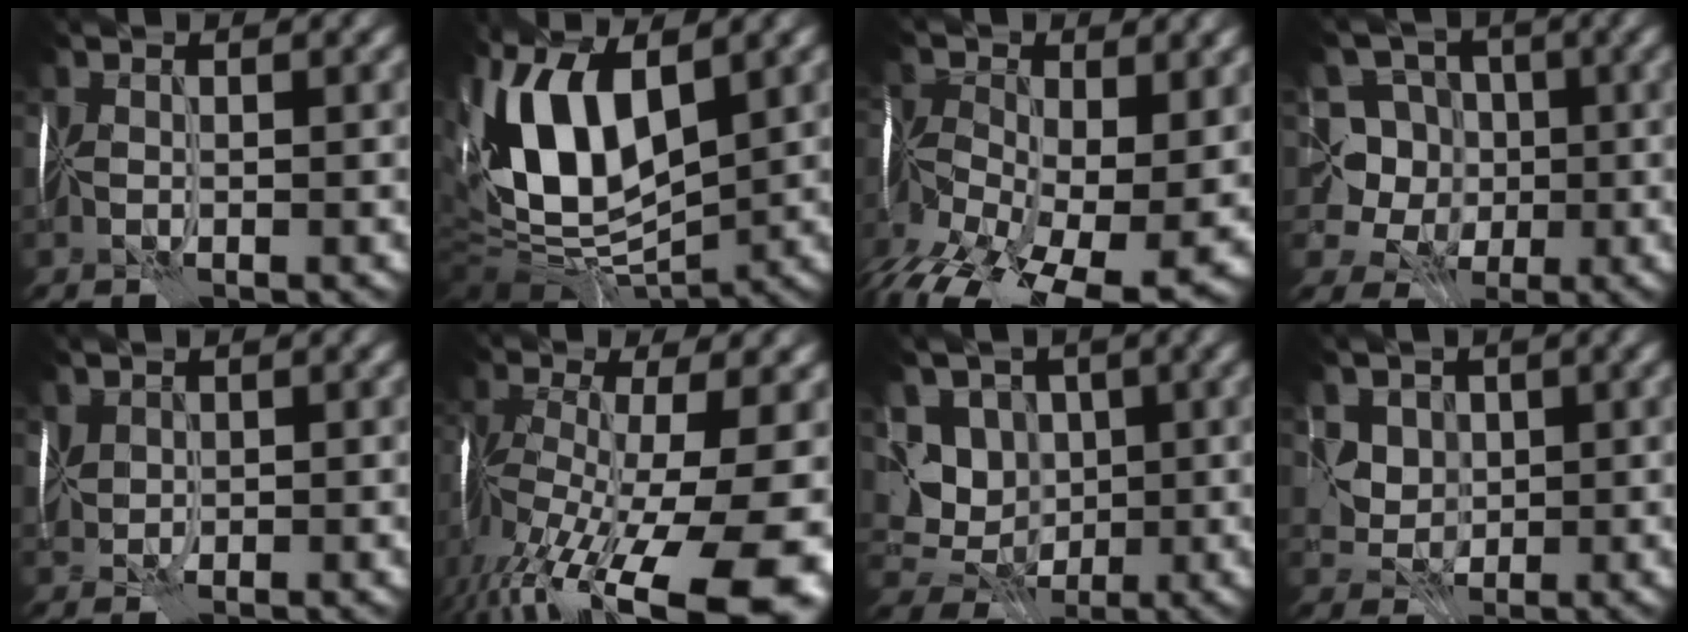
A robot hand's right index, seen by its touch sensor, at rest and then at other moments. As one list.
[{"total": 11.3, "force": [2.3, 6.1, 9.2], "torque": [-0.194, 0.012, 0.036]}, {"total": 16.9, "force": [-7.7, 9.2, 11.8], "torque": [-0.218, -0.024, -0.101]}, {"total": 7.6, "force": [0.7, 7.4, 1.7], "torque": [-0.038, 0.038, -0.021]}, {"total": 0.9, "force": [0.4, 0.7, 0.3], "torque": [-0.016, 0.006, 0.011]}, {"total": 15.6, "force": [-6.3, 5.4, 13.1], "torque": [-0.238, -0.024, -0.088]}, {"total": 4.8, "force": [0.8, 4.6, 1.4], "torque": [-0.031, -0.001, 0.007]}, {"total": 3.3, "force": [1.7, 2.8, 0.5], "torque": [-0.028, 0.010, 0.043]}]